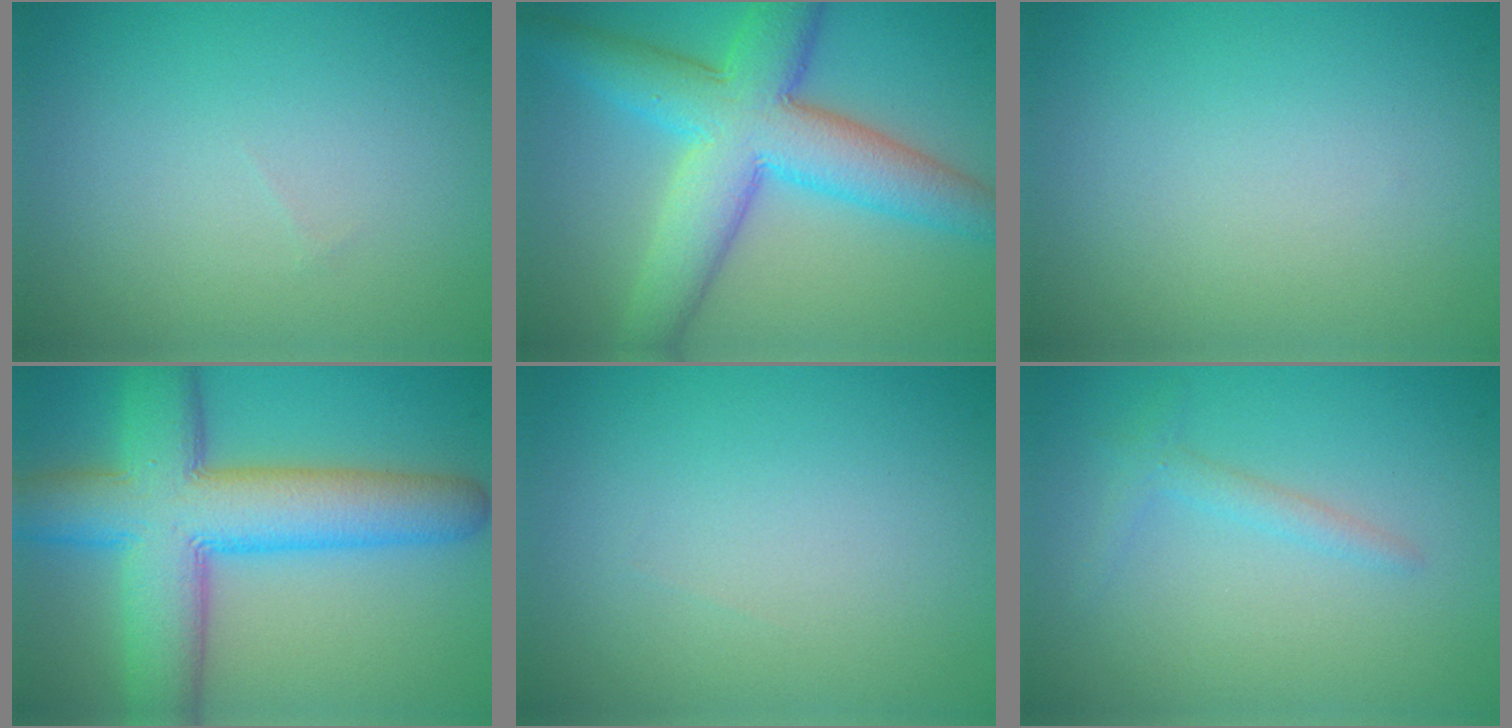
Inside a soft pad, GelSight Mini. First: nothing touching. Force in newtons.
{"total": 9.4, "press": 9.4, "slide": 0.3}
{"total": 0.0}
{"total": 11.3, "press": 11.3, "slide": 0.3}
{"total": 0.0}
{"total": 1.4, "press": 1.4, "slide": 0.1}